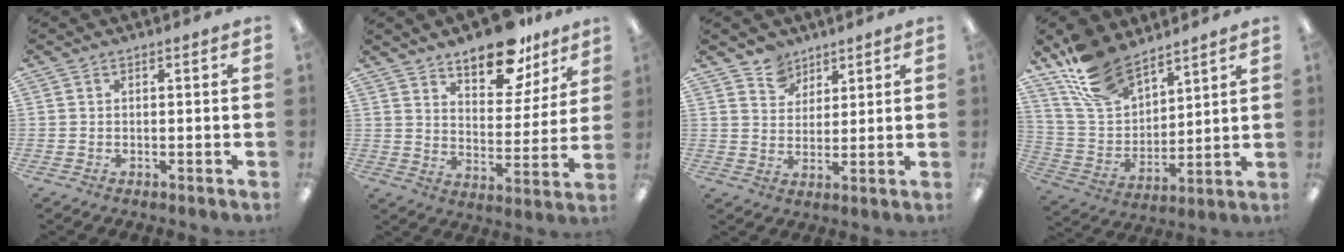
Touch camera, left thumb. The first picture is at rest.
{"total": 14.1, "force": [11.4, 5.8, 5.9], "torque": [-0.076, -0.075, 0.202]}
{"total": 6.4, "force": [4.9, 4.0, 0.0], "torque": [-0.004, -0.031, 0.092]}
{"total": 15.9, "force": [12.2, 7.9, 6.4], "torque": [-0.140, -0.062, 0.233]}